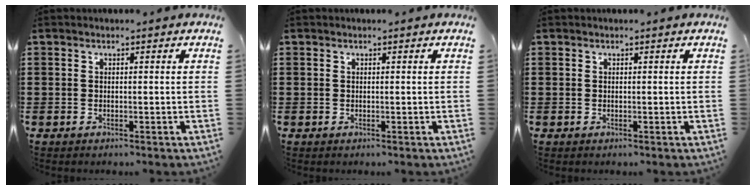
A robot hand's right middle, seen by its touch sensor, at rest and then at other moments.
{"total": 0.0}
{"total": 0.0}